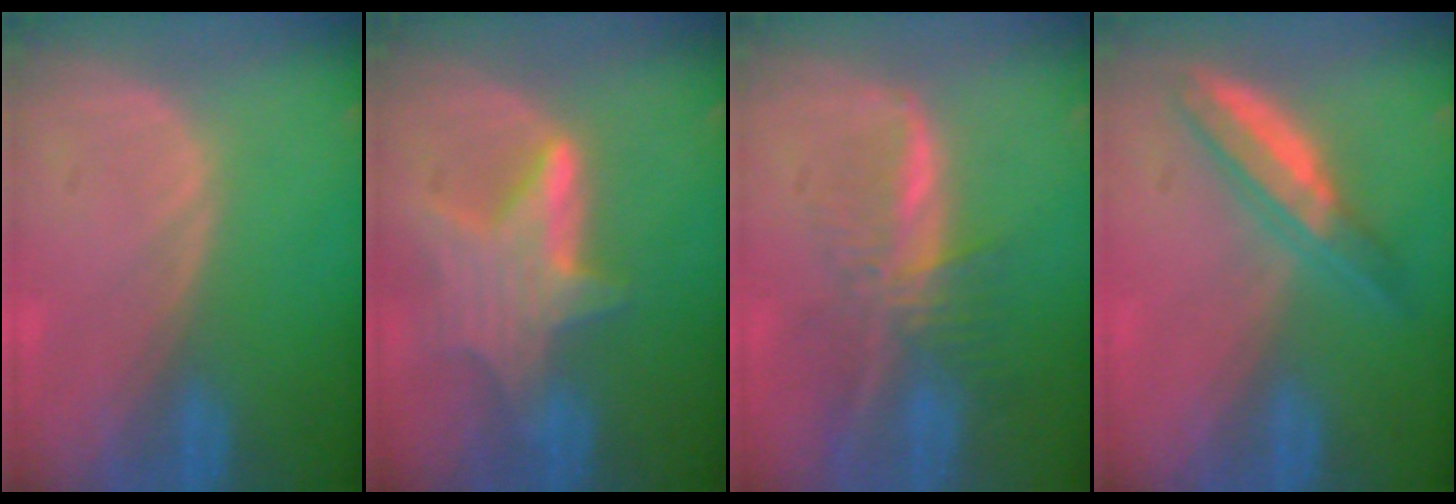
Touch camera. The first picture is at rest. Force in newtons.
{"total": 6.9, "press": 6.7, "slide": 1.7}
{"total": 8.1, "press": 6.8, "slide": 4.3}
{"total": 5.2, "press": 5.1, "slide": 0.9}